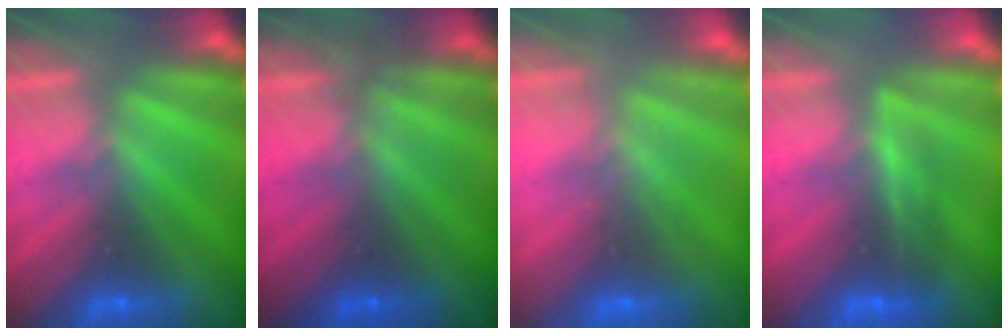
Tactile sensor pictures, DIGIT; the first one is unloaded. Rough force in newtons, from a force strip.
{"total": 1.4}
{"total": 5.9}
{"total": 1.8}